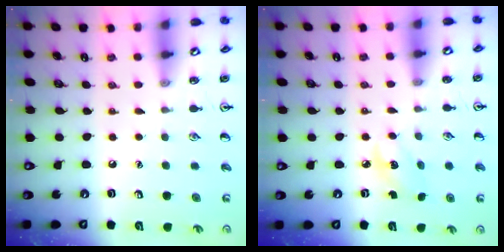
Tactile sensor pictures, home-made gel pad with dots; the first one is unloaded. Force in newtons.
{"total": 2.8, "press": 2.7, "slide": 0.9}